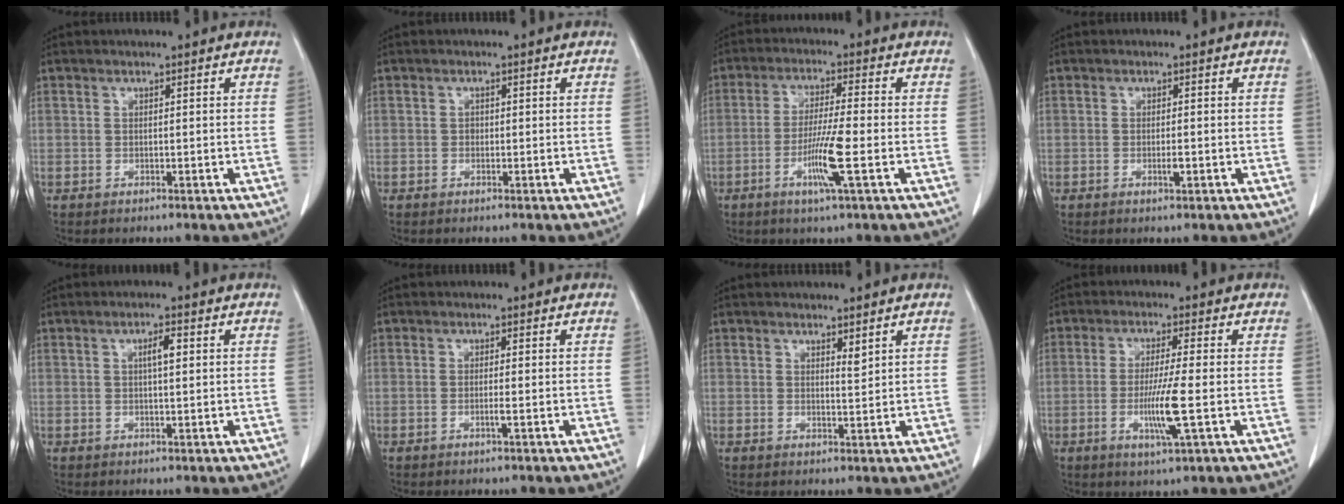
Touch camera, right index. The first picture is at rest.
{"total": 0.6, "force": [-0.1, 0.5, 0.3], "torque": [-0.001, 0.003, -0.002]}
{"total": 7.6, "force": [-2.5, -0.5, 7.2], "torque": [-0.138, -0.012, -0.050]}
{"total": 1.5, "force": [-0.4, 0.2, 1.4], "torque": [-0.026, -0.002, -0.007]}
{"total": 2.3, "force": [0.6, 0.2, 2.2], "torque": [-0.040, 0.003, 0.010]}
{"total": 1.2, "force": [-0.4, -0.3, 1.0], "torque": [-0.021, -0.002, -0.008]}
{"total": 1.3, "force": [1.0, -0.1, 0.8], "torque": [-0.016, -0.010, 0.018]}
{"total": 7.3, "force": [-1.7, -0.6, 7.0], "torque": [-0.133, -0.018, -0.032]}